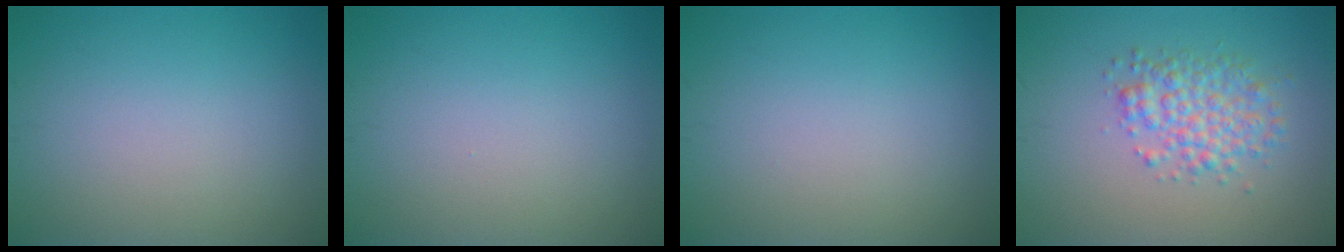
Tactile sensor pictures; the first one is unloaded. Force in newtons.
{"total": 0.0}
{"total": 0.0}
{"total": 3.8, "press": 3.8, "slide": 0.1}